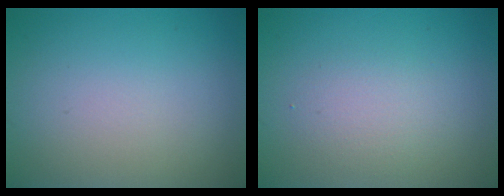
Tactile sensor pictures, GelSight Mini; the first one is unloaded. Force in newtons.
{"total": 1.9, "press": 1.9, "slide": 0.0}